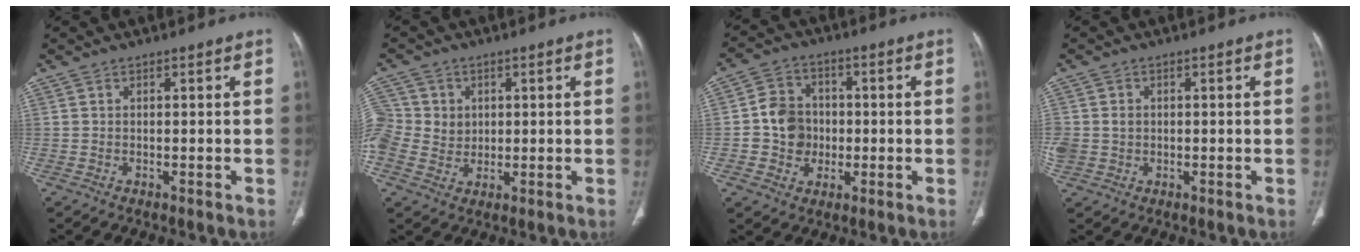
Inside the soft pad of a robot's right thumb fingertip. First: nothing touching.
{"total": 10.0, "force": [1.3, 9.1, 4.0], "torque": [-0.077, 0.012, 0.032]}
{"total": 8.5, "force": [-0.8, 7.6, 3.8], "torque": [-0.036, 0.017, -0.019]}
{"total": 4.4, "force": [0.1, 3.8, 2.3], "torque": [-0.059, 0.008, 0.011]}